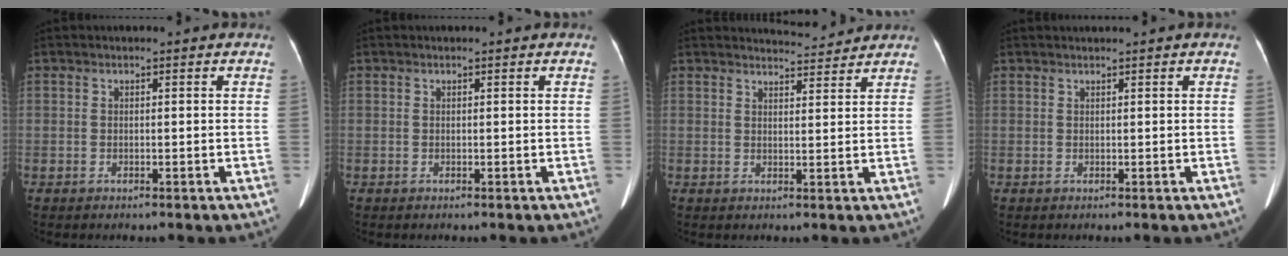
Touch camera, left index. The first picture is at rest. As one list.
[{"total": 0.0}, {"total": 4.5, "force": [4.5, 0.2, 0.0], "torque": [-0.010, 0.005, 0.059]}, {"total": 0.9, "force": [0.8, -0.2, 0.4], "torque": [-0.008, 0.010, 0.020]}]